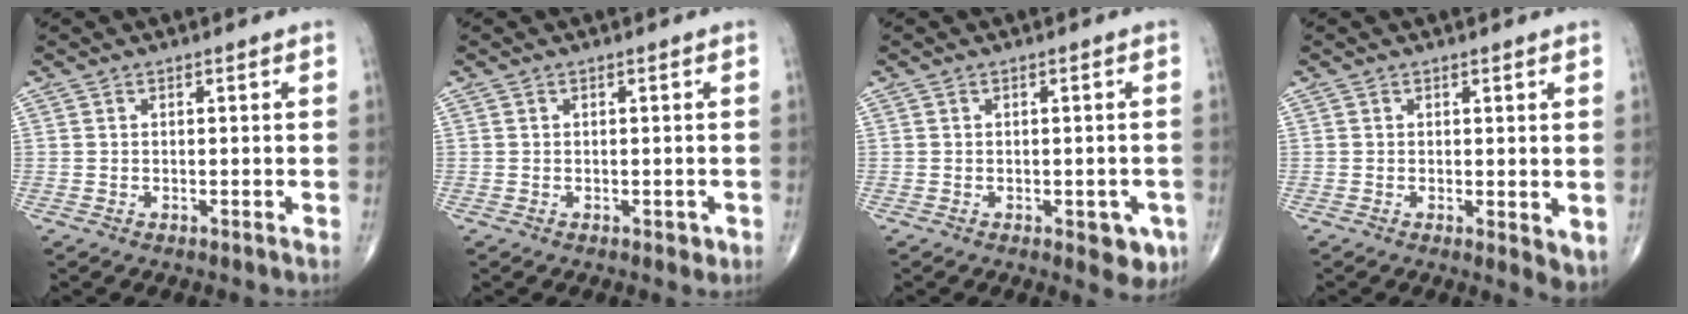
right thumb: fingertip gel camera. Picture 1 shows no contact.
{"total": 1.1, "force": [-0.3, 0.8, 0.7], "torque": [-0.003, 0.000, -0.003]}
{"total": 5.9, "force": [-2.2, 2.7, 4.7], "torque": [-0.033, -0.002, -0.022]}
{"total": 3.9, "force": [0.0, 1.6, 3.5], "torque": [-0.045, -0.013, 0.000]}